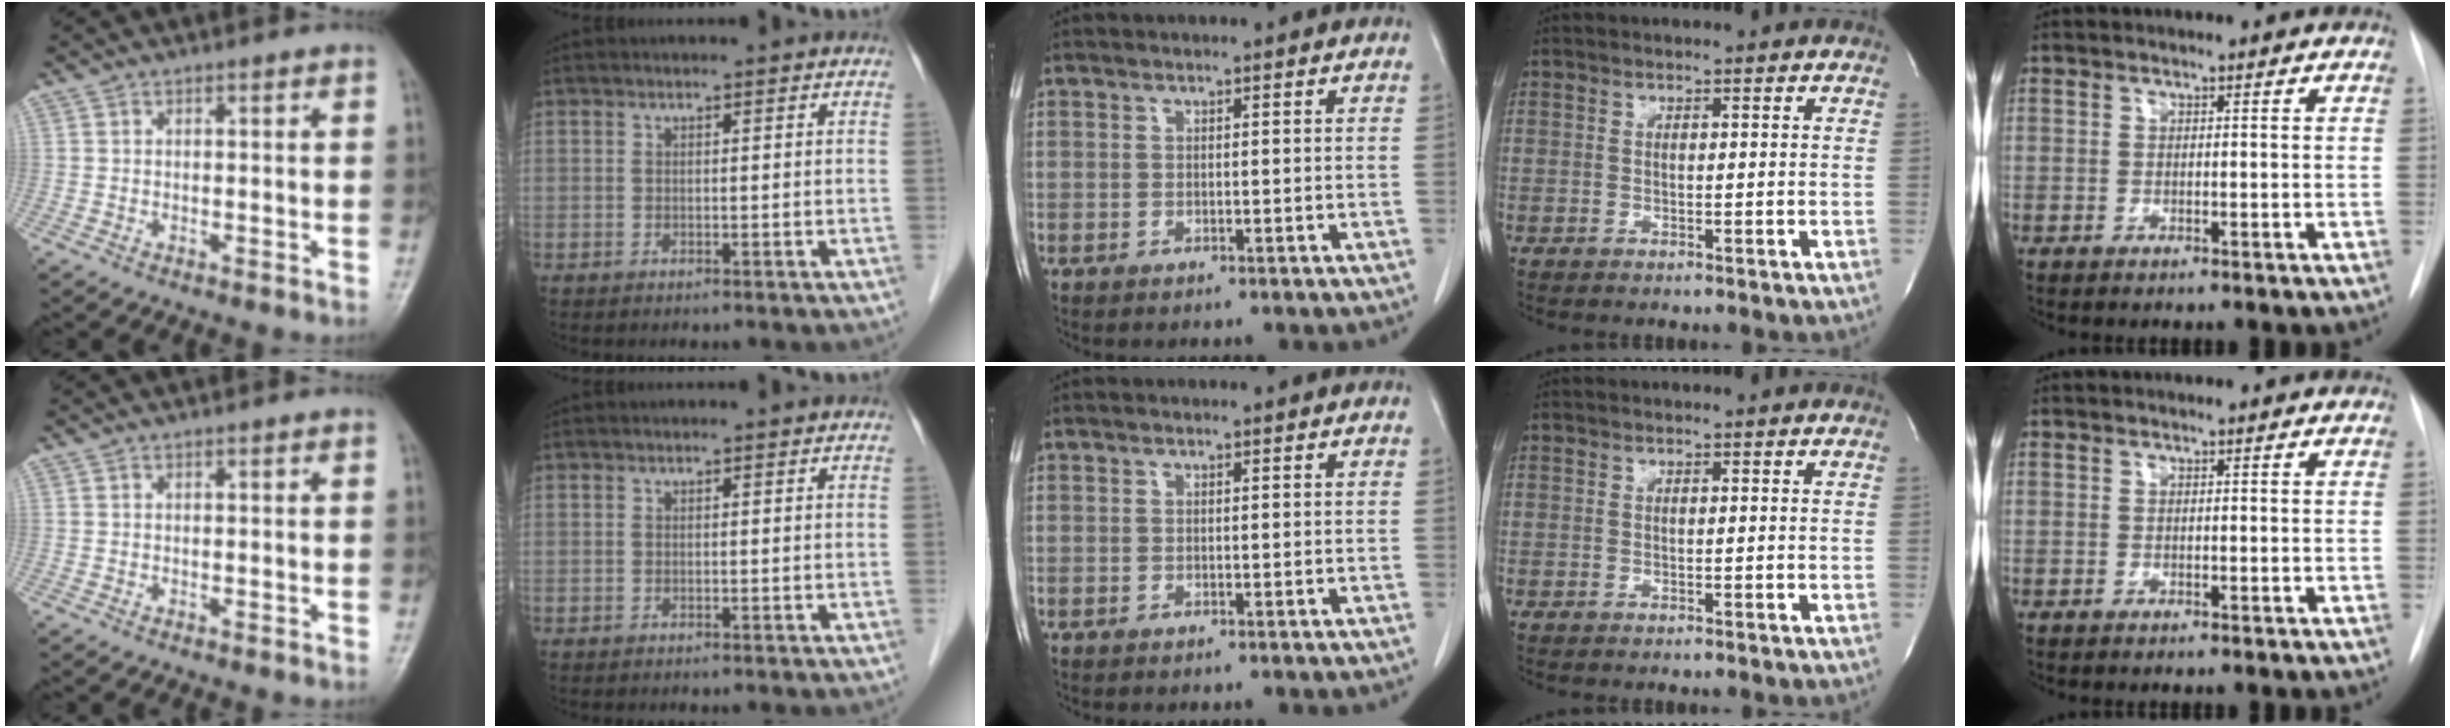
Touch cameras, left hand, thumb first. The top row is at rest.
{}